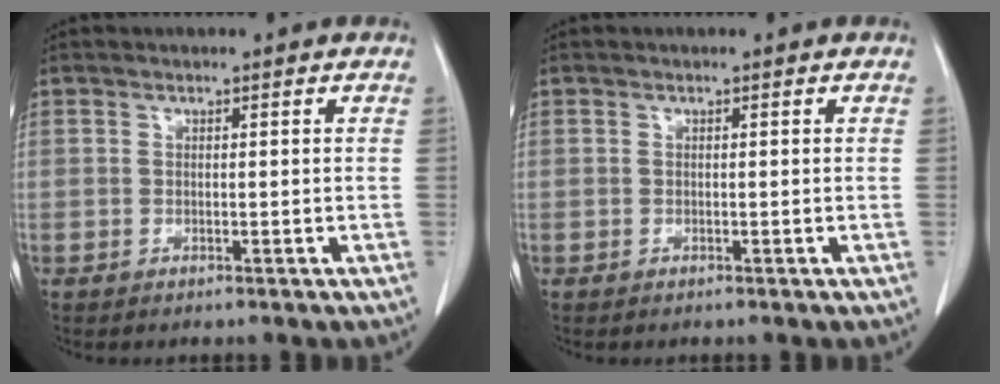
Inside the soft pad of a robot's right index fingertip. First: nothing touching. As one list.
[{"total": 0.0}]